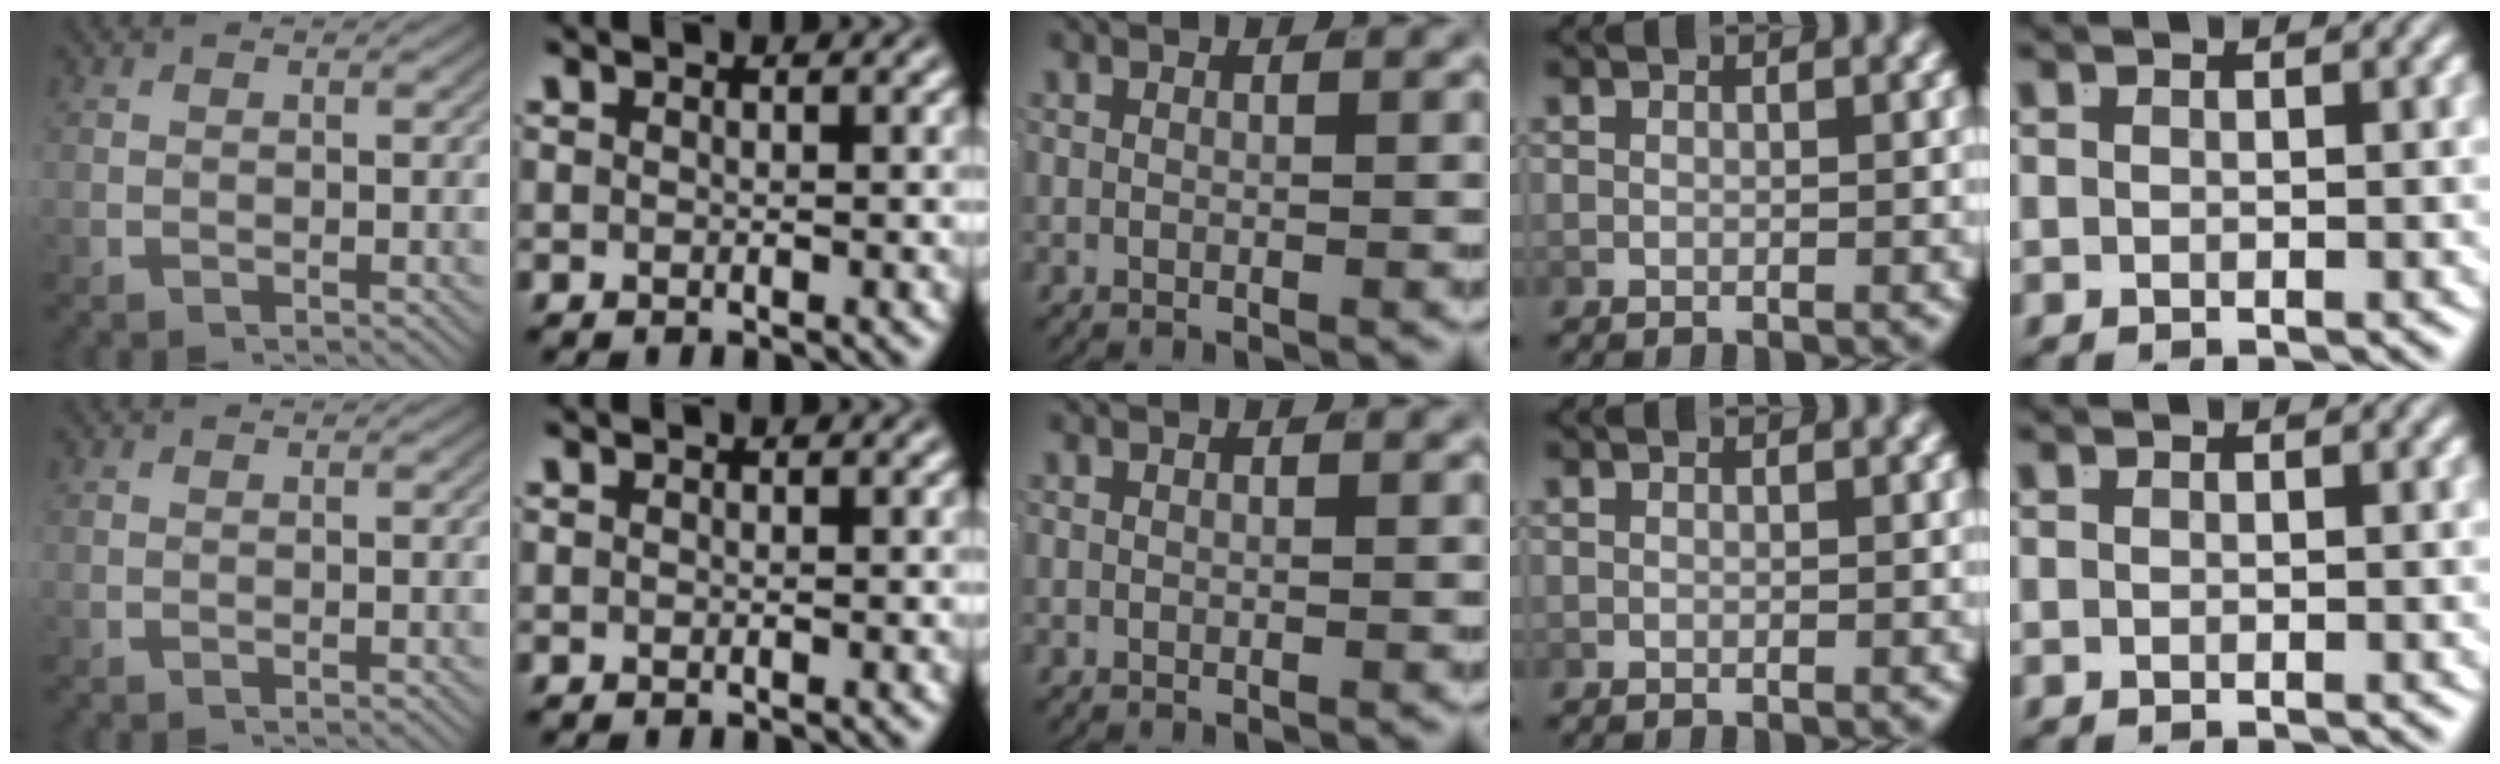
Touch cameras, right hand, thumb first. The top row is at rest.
{}